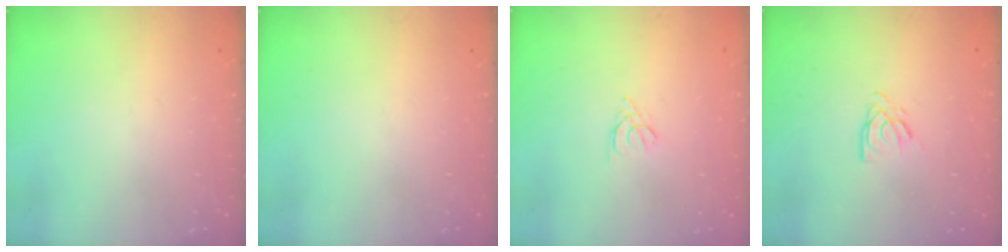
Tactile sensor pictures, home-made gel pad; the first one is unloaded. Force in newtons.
{"total": 0.0}
{"total": 3.0, "press": 2.9, "slide": 0.7}
{"total": 4.7, "press": 4.7, "slide": 0.3}